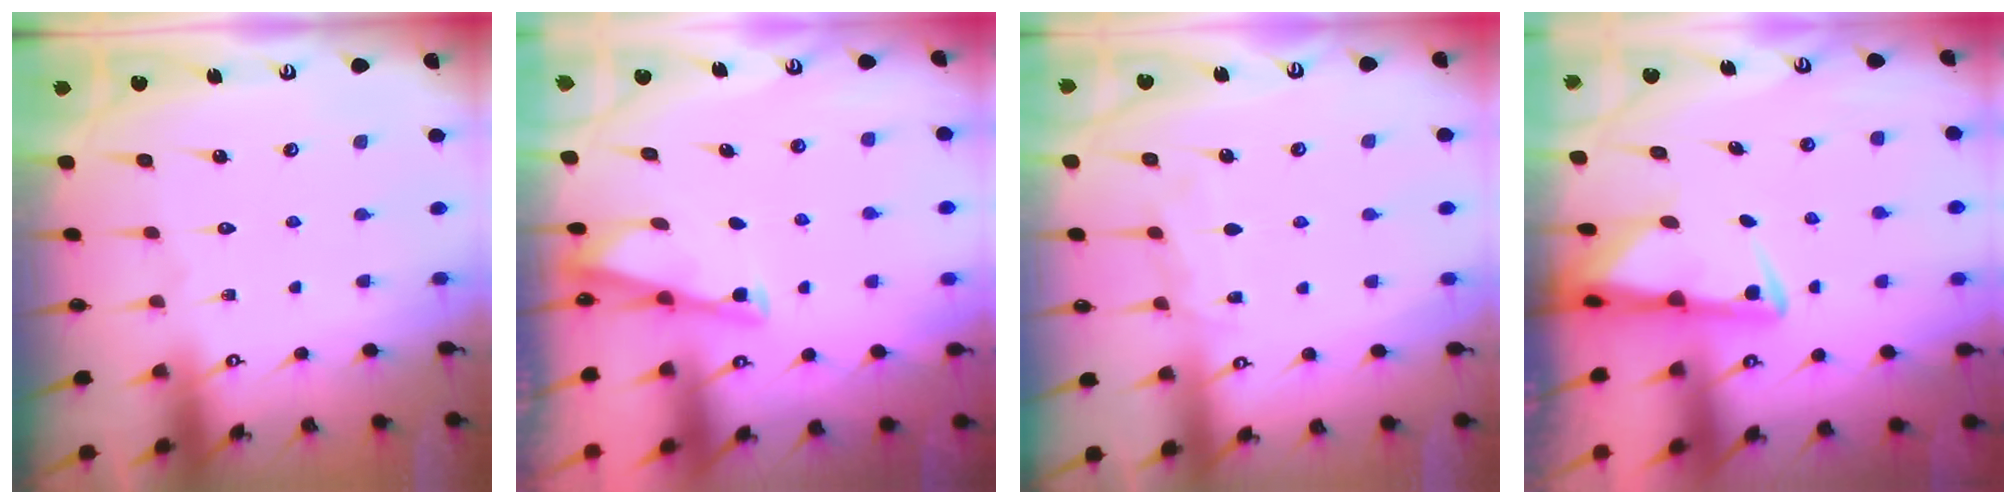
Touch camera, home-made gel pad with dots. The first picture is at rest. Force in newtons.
{"total": 3.2, "press": 3.2, "slide": 0.3}
{"total": 5.7, "press": 5.6, "slide": 0.6}
{"total": 3.2, "press": 3.1, "slide": 0.7}